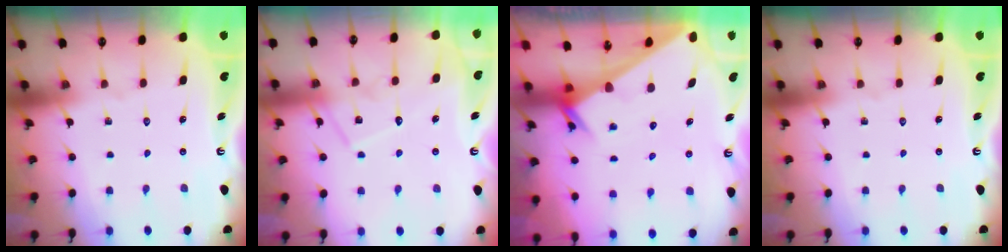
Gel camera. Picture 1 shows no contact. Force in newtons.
{"total": 10.8, "press": 10.8, "slide": 0.7}
{"total": 1.9, "press": 1.9, "slide": 0.2}
{"total": 0.0}